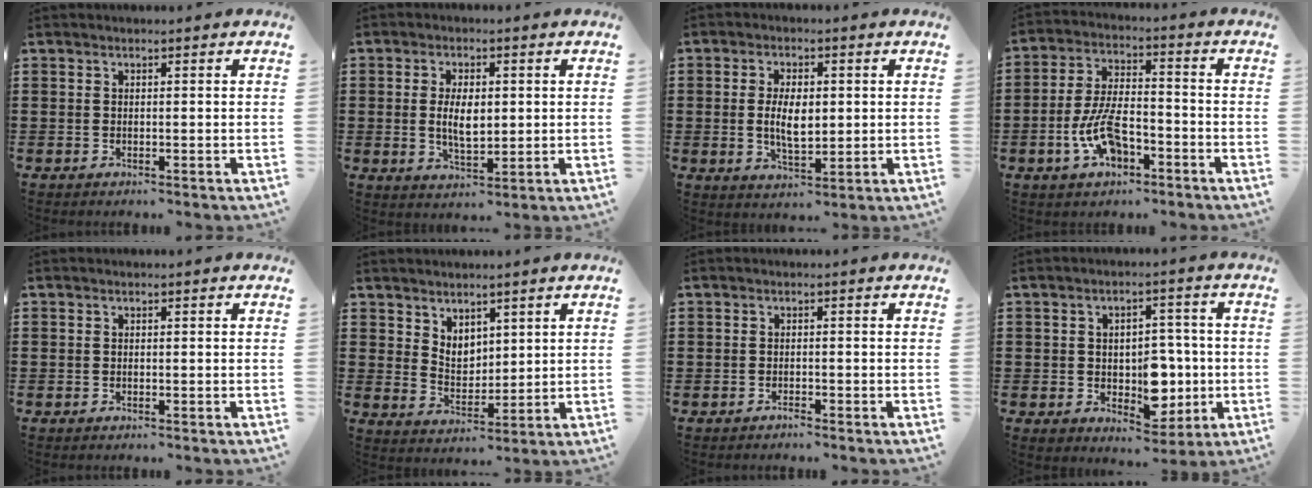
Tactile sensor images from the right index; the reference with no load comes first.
{"total": 5.2, "force": [0.4, 2.6, 4.6], "torque": [-0.081, 0.006, 0.004]}
{"total": 5.6, "force": [0.3, 2.7, 4.9], "torque": [-0.095, 0.003, 0.001]}
{"total": 8.7, "force": [-3.3, 4.1, 6.9], "torque": [-0.153, 0.001, -0.065]}
{"total": 0.0}
{"total": 4.2, "force": [3.2, 2.6, 0.8], "torque": [-0.029, 0.000, 0.060]}
{"total": 0.9, "force": [-0.9, 0.0, 0.1], "torque": [-0.004, -0.001, -0.018]}
{"total": 6.8, "force": [-0.8, 5.3, 4.3], "torque": [-0.059, 0.006, -0.011]}